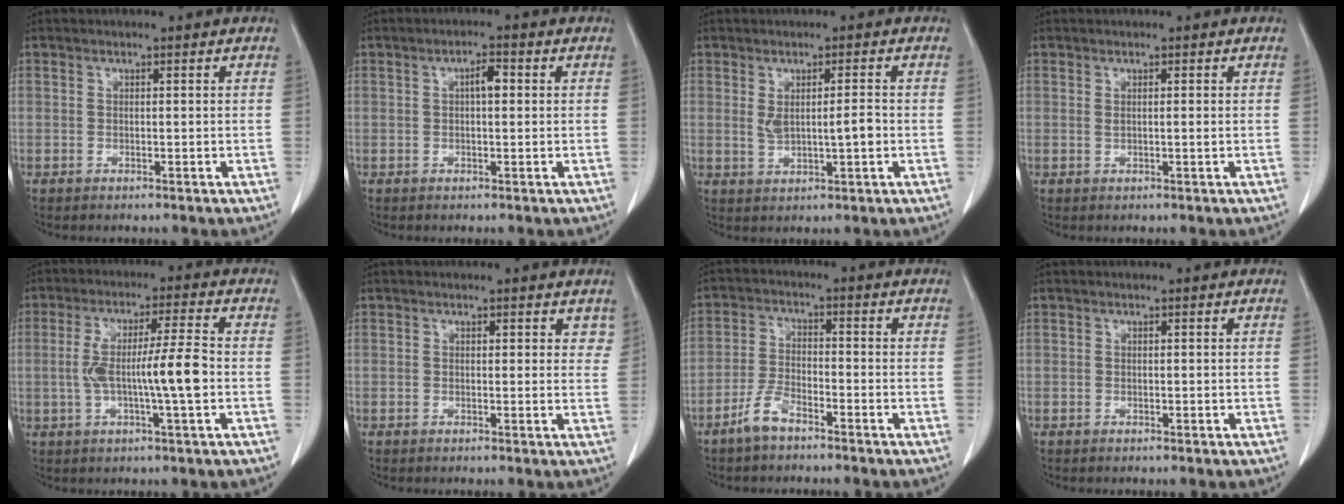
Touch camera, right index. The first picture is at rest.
{"total": 2.5, "force": [0.4, 0.8, 2.4], "torque": [-0.039, 0.005, 0.006]}
{"total": 4.2, "force": [0.2, 1.0, 4.1], "torque": [-0.073, 0.001, 0.010]}
{"total": 0.9, "force": [0.1, 0.1, 0.9], "torque": [-0.021, -0.003, 0.005]}
{"total": 9.3, "force": [-1.2, 0.1, 9.2], "torque": [-0.170, 0.008, -0.022]}
{"total": 2.2, "force": [1.5, 1.3, 0.9], "torque": [0.008, 0.000, 0.011]}
{"total": 4.7, "force": [-3.4, 1.5, 2.8], "torque": [-0.064, 0.002, -0.065]}
{"total": 0.0}